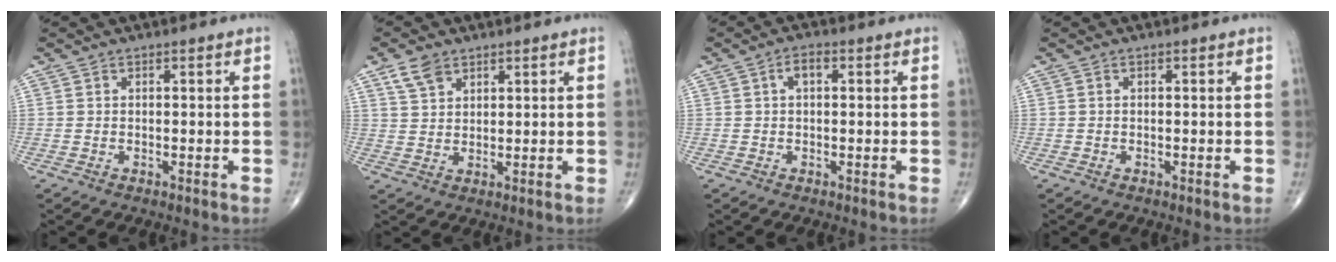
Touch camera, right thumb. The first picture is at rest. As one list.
[{"total": 4.6, "force": [3.0, 2.9, 2.1], "torque": [-0.031, -0.009, 0.061]}, {"total": 2.5, "force": [0.6, 1.4, 2.1], "torque": [-0.036, 0.009, 0.009]}, {"total": 0.0}]